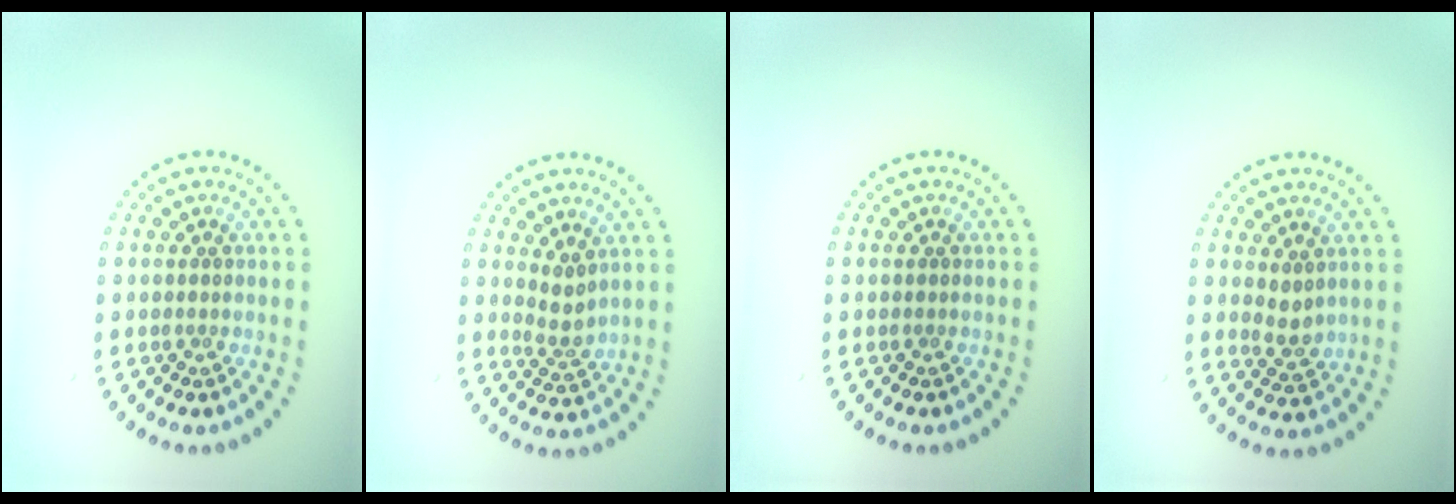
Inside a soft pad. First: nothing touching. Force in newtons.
{"total": 1.8, "press": 1.3, "slide": 1.2}
{"total": 0.0}
{"total": 1.6, "press": 1.5, "slide": 0.7}